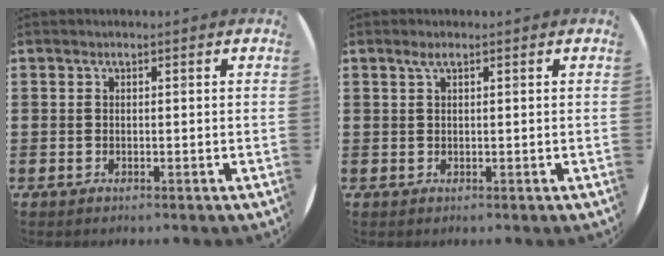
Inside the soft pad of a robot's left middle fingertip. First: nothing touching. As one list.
[{"total": 1.1, "force": [0.5, 0.1, 0.9], "torque": [-0.020, 0.003, 0.009]}]